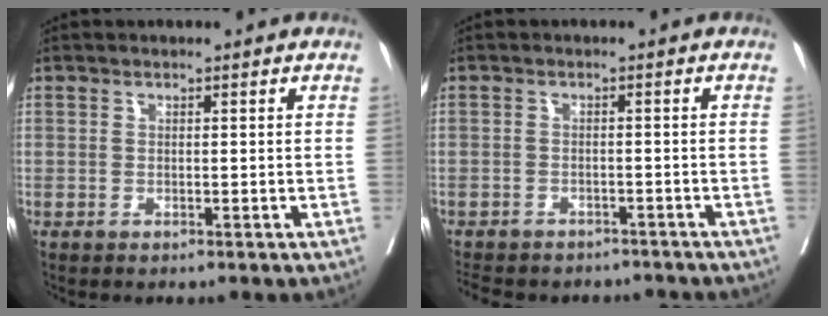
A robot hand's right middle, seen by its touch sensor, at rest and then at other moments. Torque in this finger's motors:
{"motor_torque": [1.02, -1.12, 0.14, 0.04]}